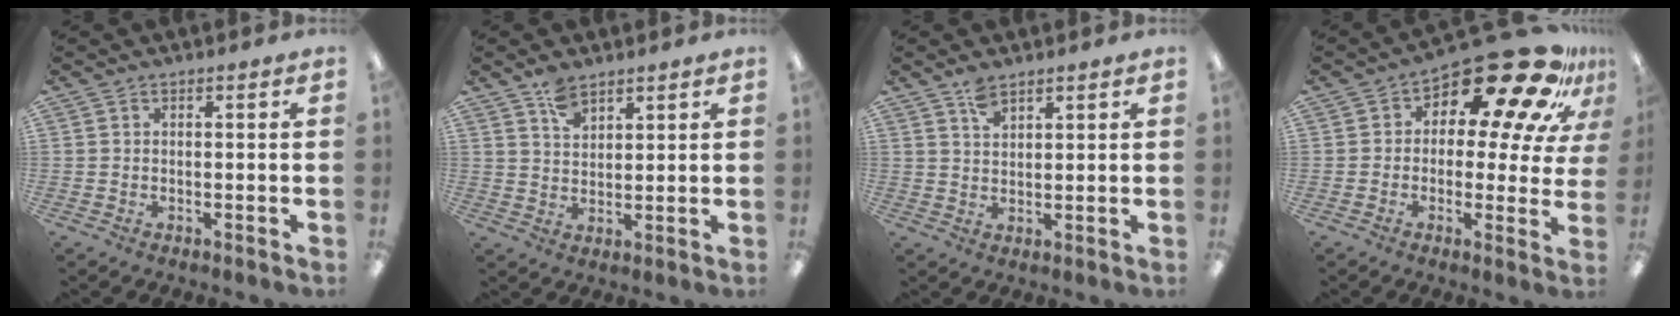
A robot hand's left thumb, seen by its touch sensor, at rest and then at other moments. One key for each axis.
{"total": 5.3, "fx": 4.1, "fy": 2.6, "fz": 2.2, "tx": -0.036, "ty": -0.017, "tz": 0.075}
{"total": 3.8, "fx": 3.0, "fy": 1.5, "fz": 1.7, "tx": -0.032, "ty": -0.008, "tz": 0.055}
{"total": 20.0, "fx": 12.9, "fy": 8.1, "fz": 13.0, "tx": -0.178, "ty": -0.088, "tz": 0.209}